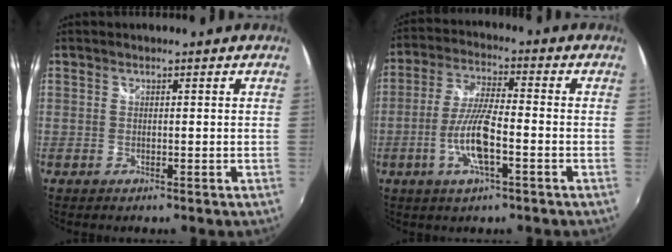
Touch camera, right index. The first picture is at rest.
{"total": 9.4, "force": [-3.3, 1.6, 8.6], "torque": [-0.177, -0.003, -0.064]}